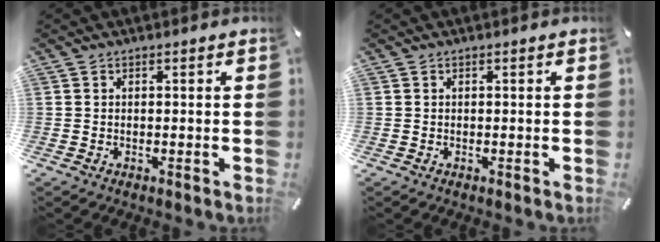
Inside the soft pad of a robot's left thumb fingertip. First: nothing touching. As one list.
[{"total": 0.0}]